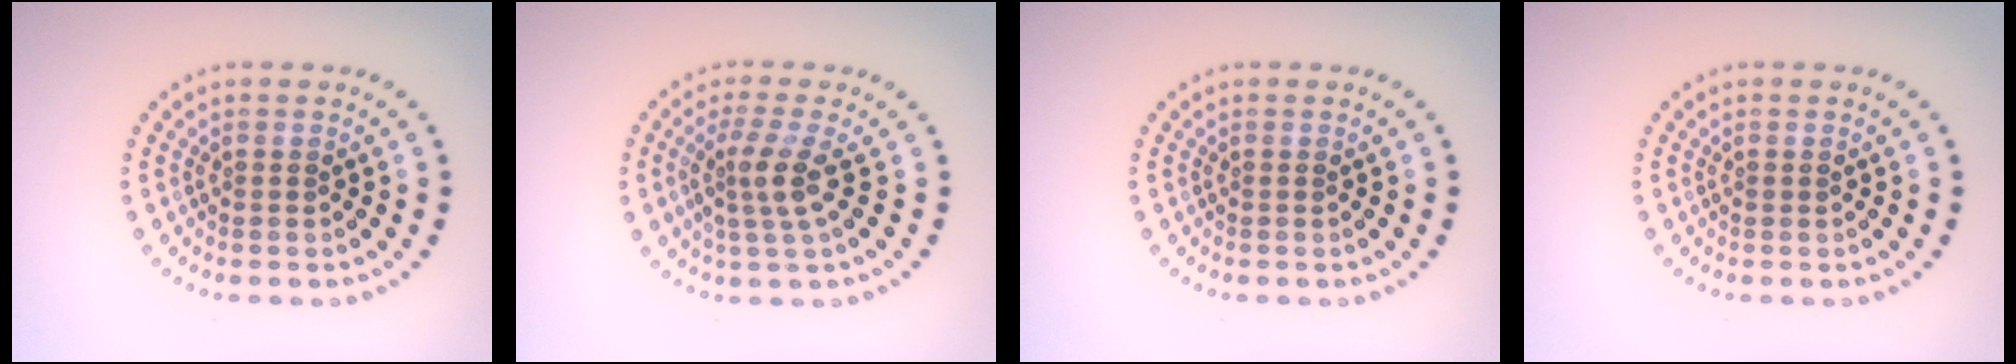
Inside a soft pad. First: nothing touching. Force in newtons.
{"total": 3.0, "press": 2.3, "slide": 2.0}
{"total": 0.0}
{"total": 0.0}